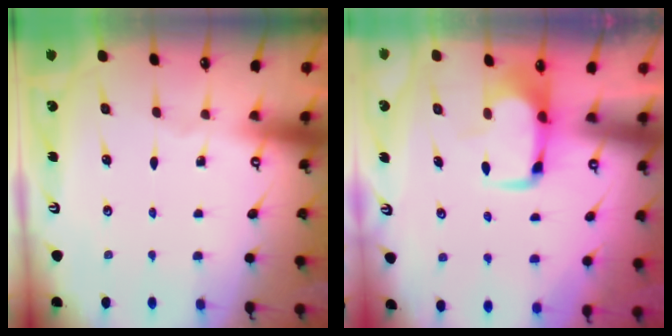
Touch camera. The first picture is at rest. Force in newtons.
{"total": 1.9, "press": 1.9, "slide": 0.5}